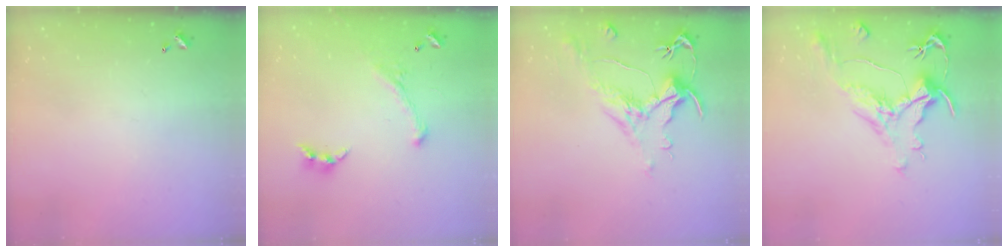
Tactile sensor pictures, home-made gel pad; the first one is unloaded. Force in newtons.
{"total": 1.4, "press": 0.6, "slide": 1.2}
{"total": 1.6, "press": 0.7, "slide": 1.4}
{"total": 1.1, "press": 0.2, "slide": 1.1}